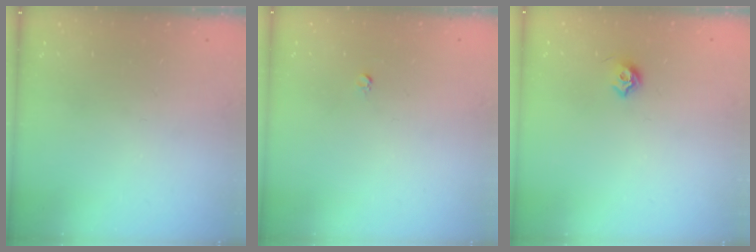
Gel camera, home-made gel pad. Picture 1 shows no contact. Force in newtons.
{"total": 2.5, "press": 2.5, "slide": 0.2}
{"total": 6.0, "press": 5.9, "slide": 1.0}